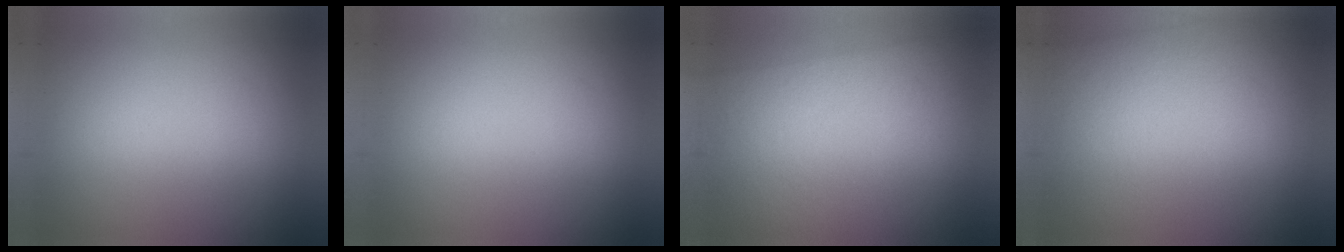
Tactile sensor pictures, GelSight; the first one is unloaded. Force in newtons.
{"total": 0.0}
{"total": 2.7}
{"total": 2.1}